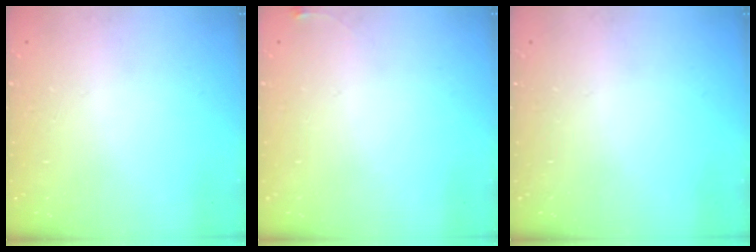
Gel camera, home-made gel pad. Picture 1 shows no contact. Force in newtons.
{"total": 3.4, "press": 3.4, "slide": 0.5}
{"total": 0.0}